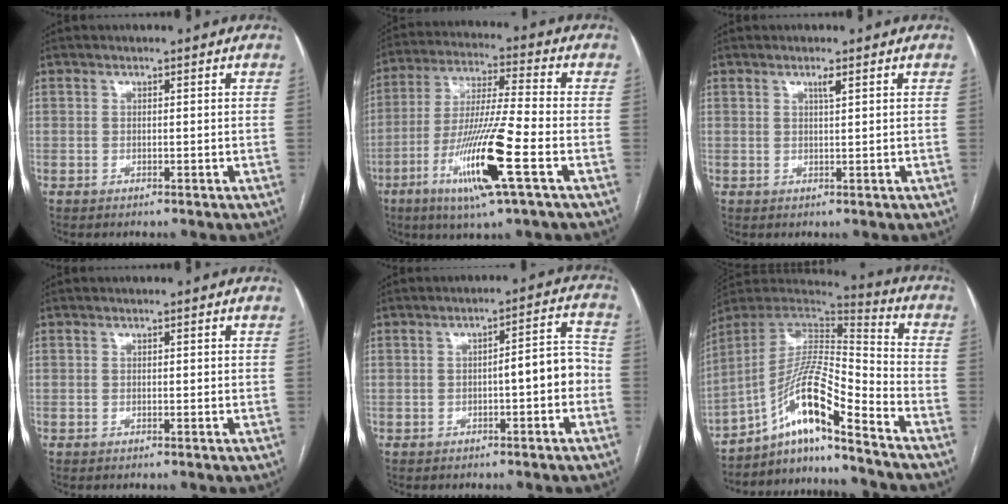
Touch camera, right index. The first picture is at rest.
{"total": 15.0, "force": [-5.9, 0.0, 13.8], "torque": [-0.275, -0.021, -0.110]}
{"total": 1.3, "force": [0.7, -0.1, 1.1], "torque": [-0.020, -0.002, 0.013]}
{"total": 0.0}
{"total": 5.6, "force": [-1.3, 1.1, 5.4], "torque": [-0.068, 0.026, -0.018]}
{"total": 15.0, "force": [-9.7, 0.8, 11.4], "torque": [-0.214, 0.017, -0.168]}